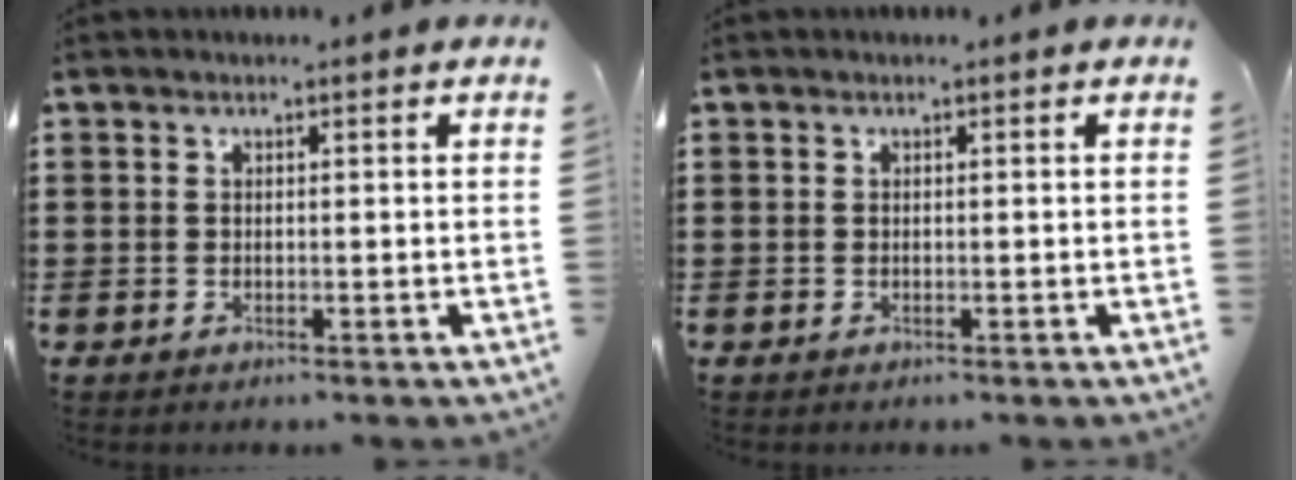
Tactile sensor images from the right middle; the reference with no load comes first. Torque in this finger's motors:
{"motor_torque": [-1.45, 0.23, 0.01, 0.01]}